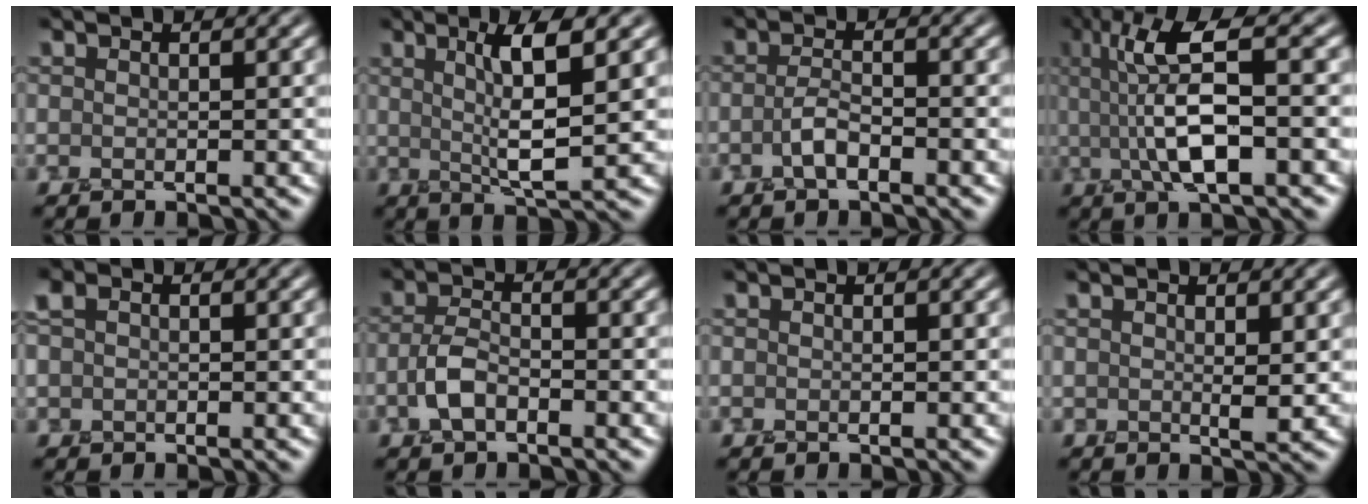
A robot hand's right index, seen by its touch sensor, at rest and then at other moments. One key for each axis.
{"total": 5.4, "fx": 1.7, "fy": 1.0, "fz": 5.0, "tx": -0.084, "ty": -0.002, "tz": 0.030}
{"total": 2.0, "fx": -0.9, "fy": 0.6, "fz": 1.6, "tx": -0.035, "ty": 0.004, "tz": -0.022}
{"total": 8.0, "fx": 0.9, "fy": 2.2, "fz": 7.6, "tx": -0.142, "ty": 0.007, "tz": 0.015}
{"total": 2.3, "fx": 0.4, "fy": 1.9, "fz": 1.3, "tx": -0.035, "ty": 0.008, "tz": 0.000}
{"total": 2.8, "fx": -1.1, "fy": 1.3, "fz": 2.1, "tx": -0.046, "ty": 0.003, "tz": -0.028}
{"total": 0.0}
{"total": 1.6, "fx": 0.5, "fy": 0.6, "fz": 1.3, "tx": -0.022, "ty": -0.004, "tz": 0.010}